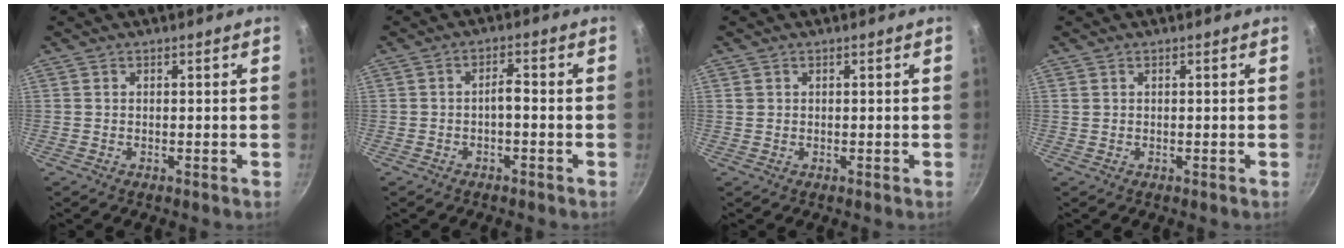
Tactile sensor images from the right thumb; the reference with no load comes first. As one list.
[{"total": 2.4, "force": [-0.9, 0.8, 2.1], "torque": [-0.035, 0.018, -0.017]}, {"total": 1.2, "force": [0.4, 1.0, 0.4], "torque": [-0.006, 0.004, 0.007]}, {"total": 0.6, "force": [0.3, 0.5, 0.2], "torque": [-0.004, 0.001, 0.005]}]